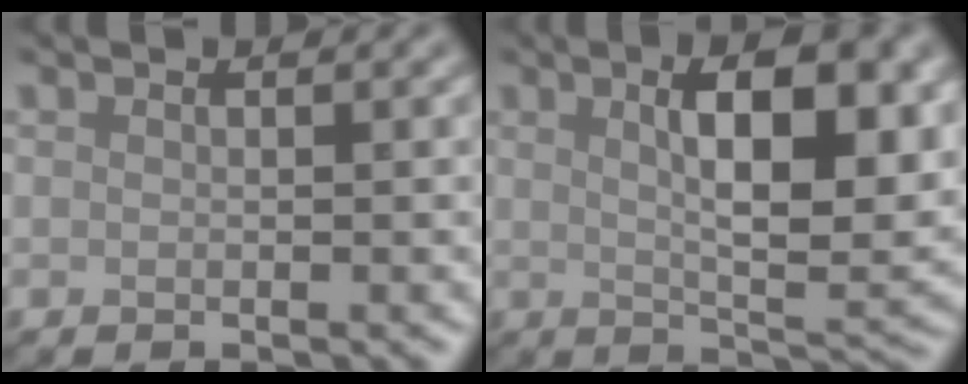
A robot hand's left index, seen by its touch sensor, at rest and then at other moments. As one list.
[{"total": 10.2, "force": [2.5, 3.3, 9.3], "torque": [-0.127, 0.001, 0.042]}]